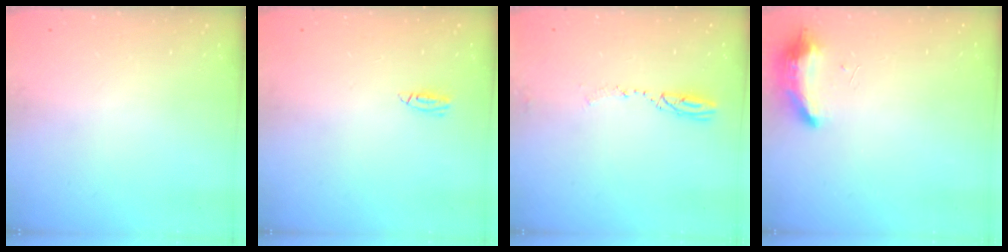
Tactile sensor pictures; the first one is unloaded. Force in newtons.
{"total": 7.0, "press": 3.8, "slide": 5.9}
{"total": 3.8, "press": 3.8, "slide": 0.6}
{"total": 13.6, "press": 9.8, "slide": 9.5}